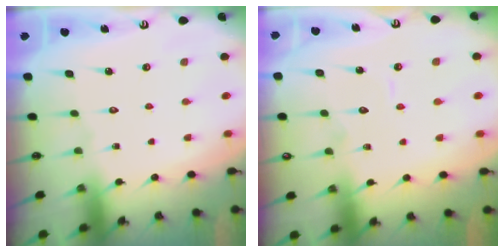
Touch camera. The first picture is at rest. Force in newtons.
{"total": 4.7, "press": 4.7, "slide": 0.4}